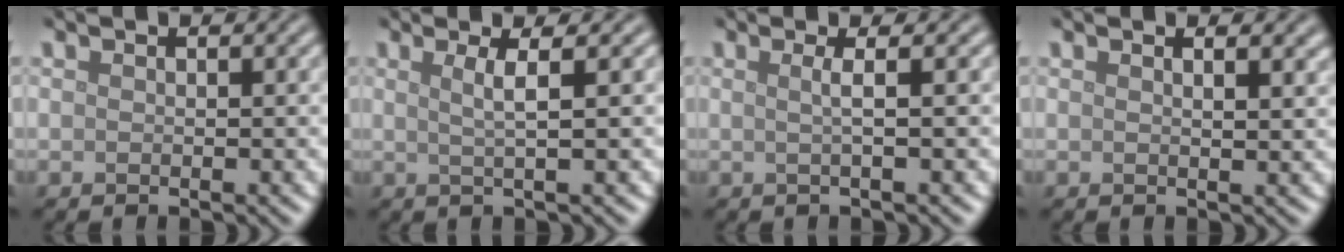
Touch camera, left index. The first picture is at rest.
{"total": 2.3, "force": [0.6, 0.5, 2.1], "torque": [-0.039, 0.003, 0.006]}
{"total": 1.8, "force": [0.2, 0.6, 1.7], "torque": [-0.026, 0.005, -0.009]}
{"total": 2.1, "force": [1.3, 0.8, 1.4], "torque": [-0.006, 0.006, 0.008]}